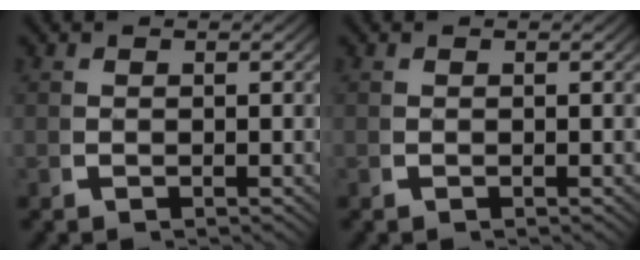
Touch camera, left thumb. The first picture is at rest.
{"total": 0.0}